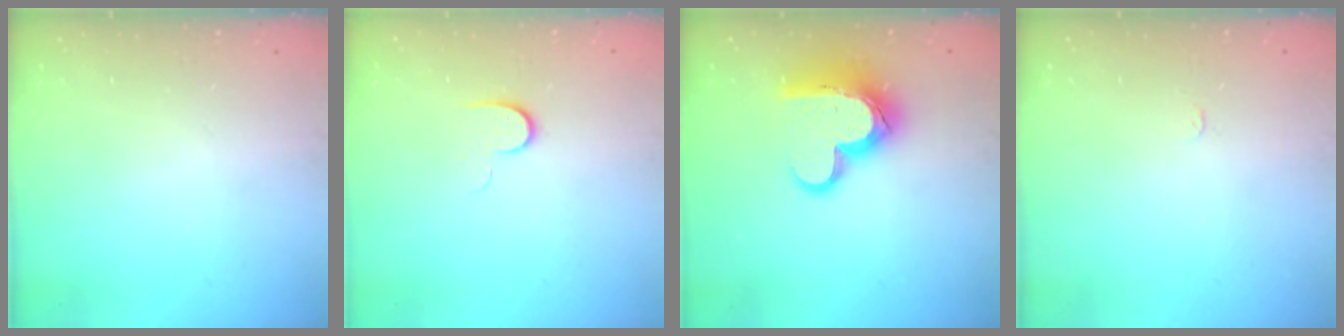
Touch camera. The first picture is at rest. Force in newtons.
{"total": 5.3, "press": 5.3, "slide": 0.5}
{"total": 15.5, "press": 15.5, "slide": 1.3}
{"total": 2.4, "press": 2.4, "slide": 0.3}